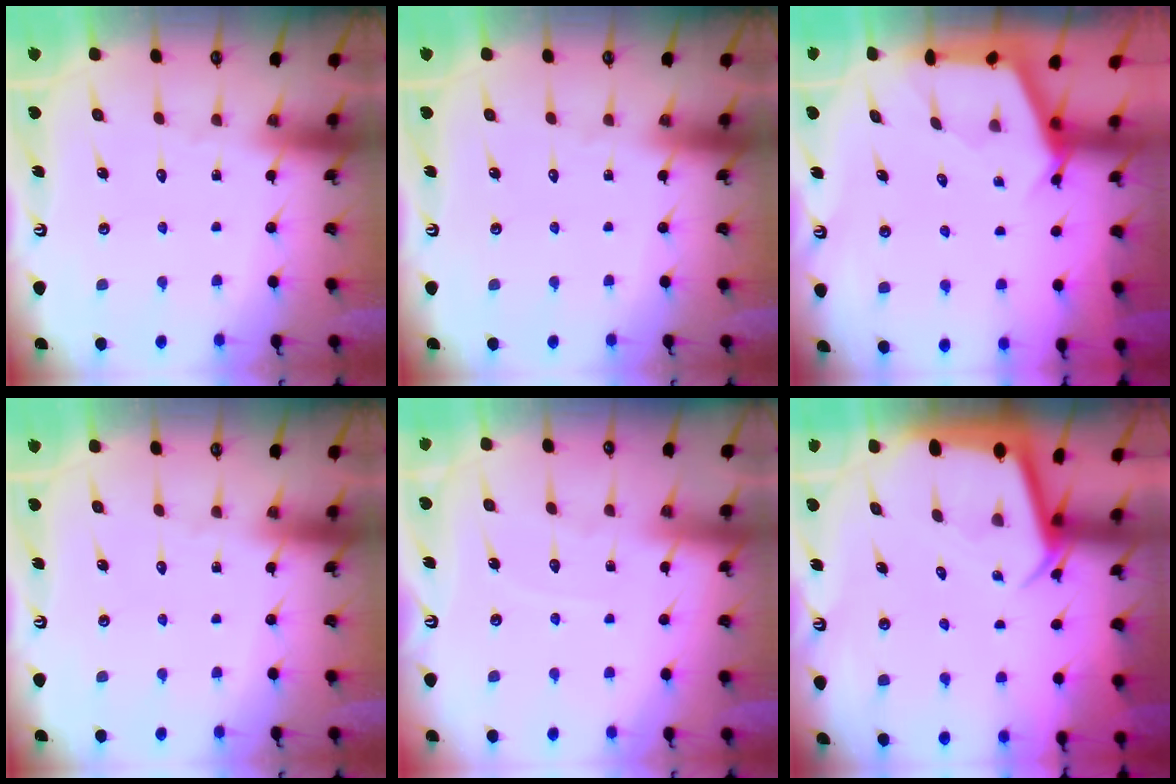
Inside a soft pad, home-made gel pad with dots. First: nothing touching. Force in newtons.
{"total": 0.0}
{"total": 2.5, "press": 2.5, "slide": 0.4}
{"total": 0.0}
{"total": 3.6, "press": 3.6, "slide": 0.4}
{"total": 3.5, "press": 3.5, "slide": 0.2}